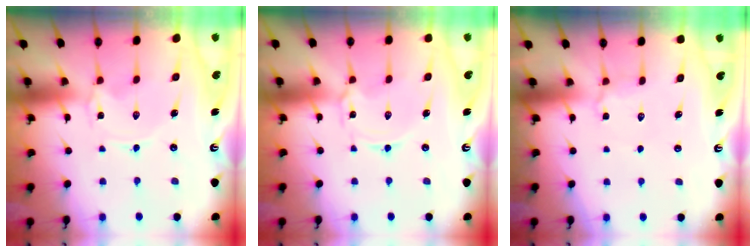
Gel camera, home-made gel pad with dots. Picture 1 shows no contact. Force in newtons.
{"total": 1.7, "press": 1.7, "slide": 0.3}
{"total": 3.9, "press": 3.9, "slide": 0.6}